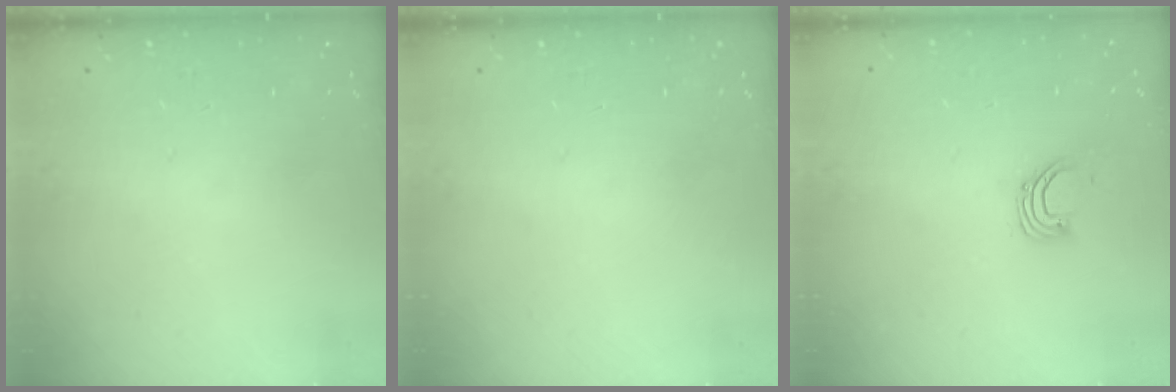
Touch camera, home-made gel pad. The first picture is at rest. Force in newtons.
{"total": 0.0}
{"total": 2.7, "press": 2.7, "slide": 0.2}